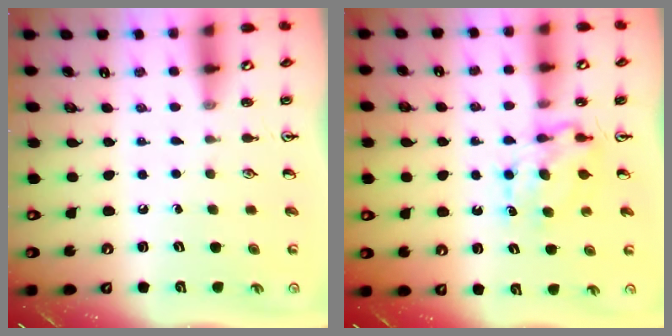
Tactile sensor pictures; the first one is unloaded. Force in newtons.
{"total": 7.0, "press": 7.0, "slide": 0.6}